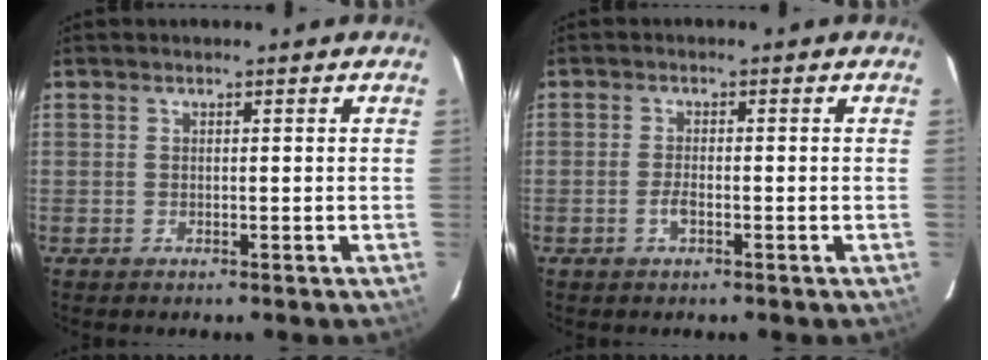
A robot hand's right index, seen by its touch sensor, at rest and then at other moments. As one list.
[{"total": 2.0, "force": [-0.9, 0.6, 1.7], "torque": [-0.040, 0.000, -0.019]}]